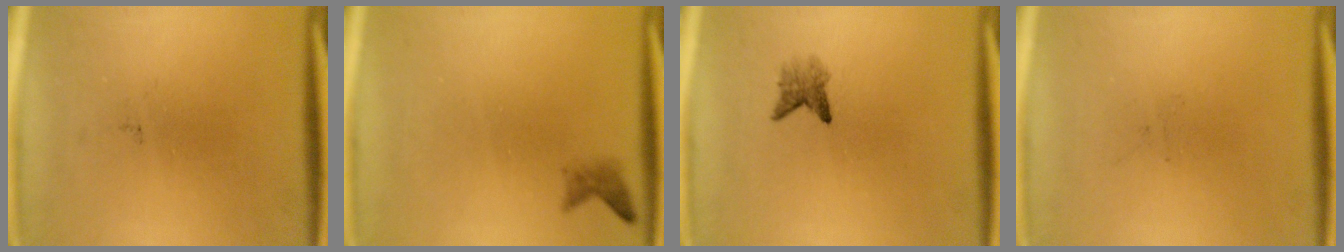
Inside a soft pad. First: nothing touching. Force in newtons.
{"total": 1.3}
{"total": 2.0}
{"total": 0.0}